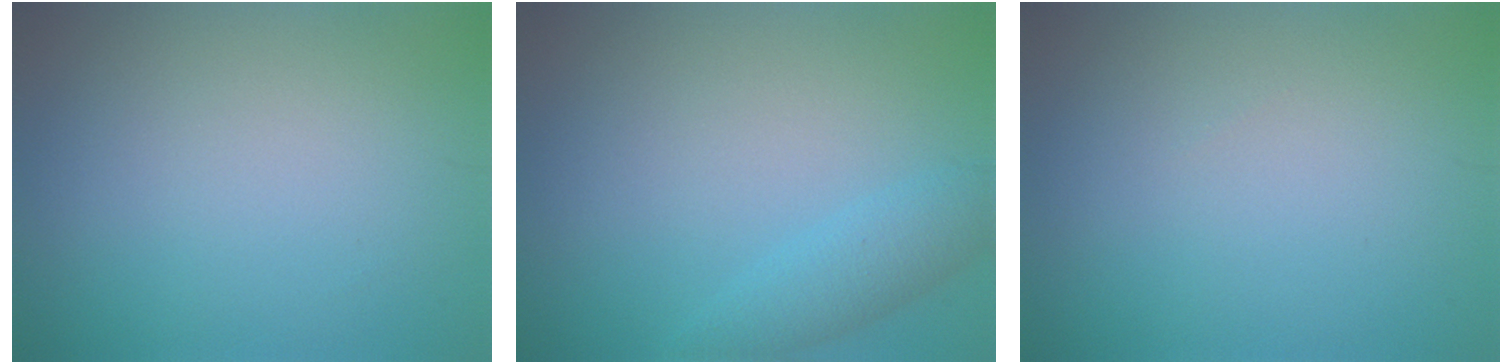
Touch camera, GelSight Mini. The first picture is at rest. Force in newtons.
{"total": 2.6, "press": 2.6, "slide": 0.2}
{"total": 0.0}